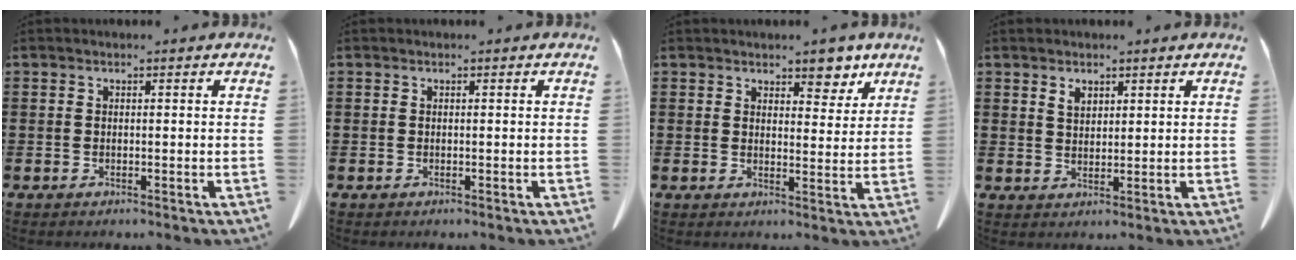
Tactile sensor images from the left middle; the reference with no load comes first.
{"total": 0.0}
{"total": 5.2, "force": [4.4, 2.1, 1.6], "torque": [-0.021, -0.018, 0.077]}
{"total": 2.1, "force": [1.6, 1.1, 0.9], "torque": [-0.022, 0.001, 0.031]}